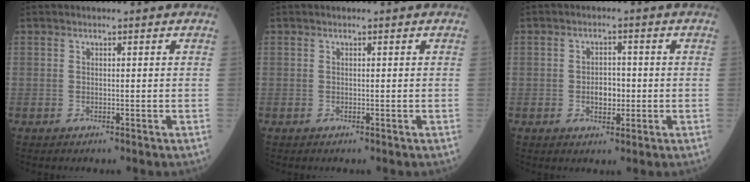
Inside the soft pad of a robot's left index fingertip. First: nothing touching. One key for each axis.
{"total": 0.0}
{"total": 3.3, "fx": -0.6, "fy": 2.0, "fz": 2.6, "tx": -0.042, "ty": 0.004, "tz": -0.006}